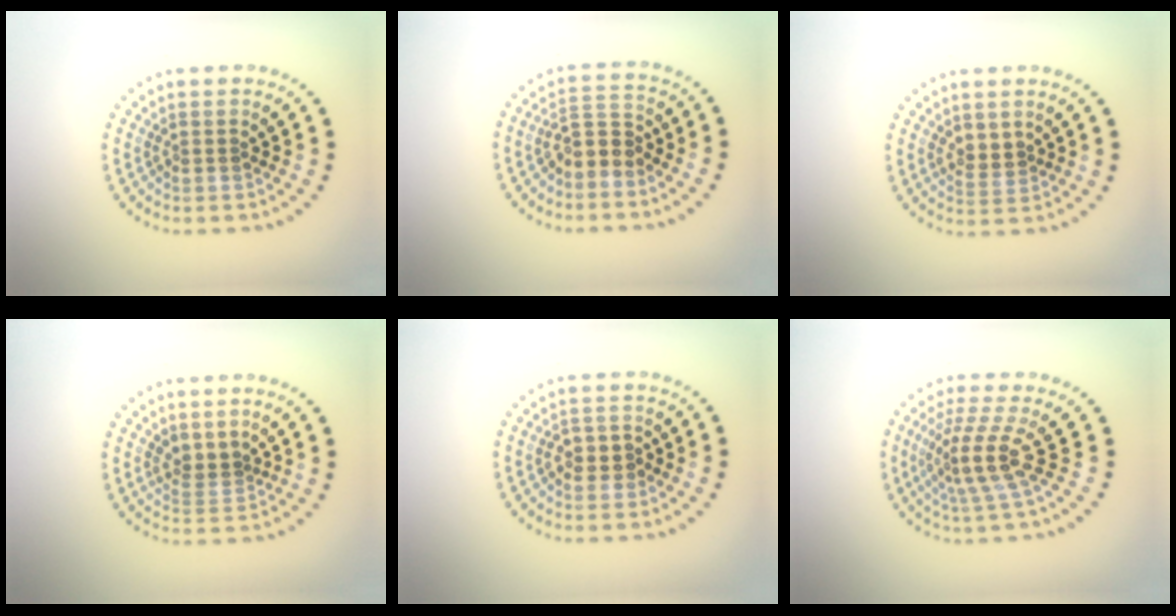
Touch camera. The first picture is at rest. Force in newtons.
{"total": 2.8, "press": 2.5, "slide": 1.3}
{"total": 1.6, "press": 1.4, "slide": 0.7}
{"total": 1.7, "press": 1.1, "slide": 1.3}
{"total": 2.0, "press": 1.9, "slide": 0.6}
{"total": 4.0, "press": 2.7, "slide": 2.9}